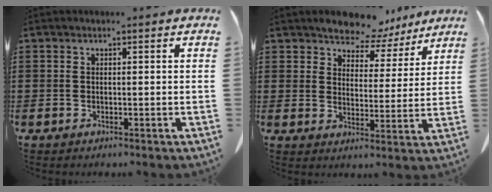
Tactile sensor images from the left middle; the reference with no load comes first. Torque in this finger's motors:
{"motor_torque": [1.08, 0.73, 0.12, 0.07]}